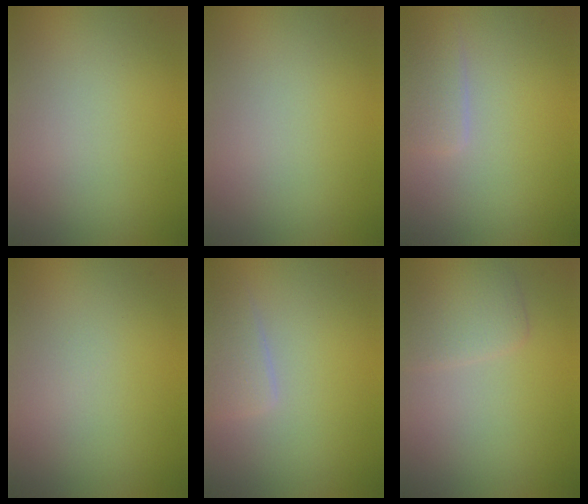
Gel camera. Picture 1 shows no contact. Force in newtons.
{"total": 0.0}
{"total": 2.0, "press": 2.0, "slide": 0.1}
{"total": 0.0}
{"total": 2.0, "press": 2.0, "slide": 0.1}
{"total": 2.7, "press": 2.7, "slide": 0.1}